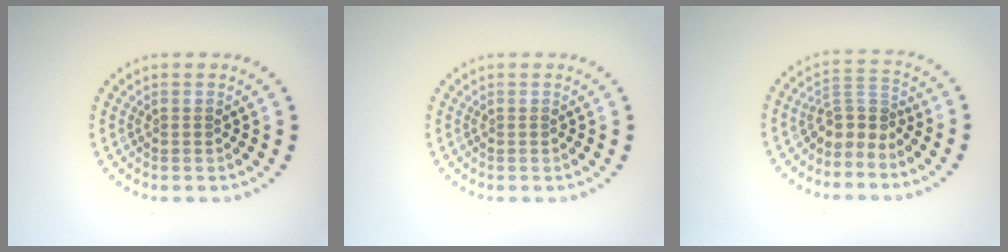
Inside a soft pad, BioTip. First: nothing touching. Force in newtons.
{"total": 0.0}
{"total": 2.7, "press": 1.9, "slide": 2.0}